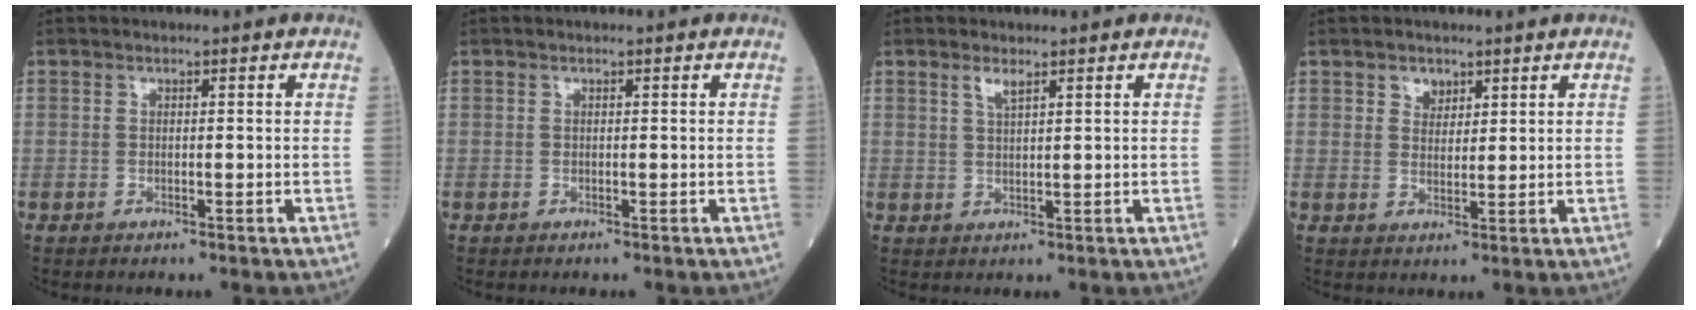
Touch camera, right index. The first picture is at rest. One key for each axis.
{"total": 0.0}
{"total": 1.9, "fx": 1.3, "fy": 0.2, "fz": 1.4, "tx": -0.031, "ty": -0.001, "tz": 0.027}
{"total": 2.5, "fx": 1.6, "fy": 1.7, "fz": 0.8, "tx": -0.012, "ty": -0.001, "tz": 0.027}